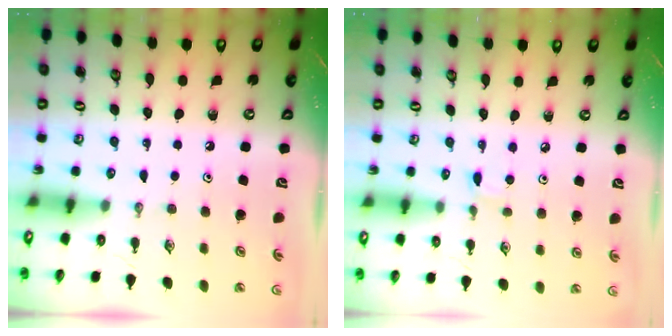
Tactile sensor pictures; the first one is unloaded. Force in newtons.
{"total": 1.8, "press": 1.7, "slide": 0.2}